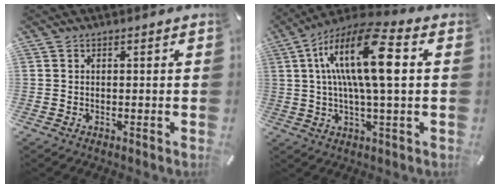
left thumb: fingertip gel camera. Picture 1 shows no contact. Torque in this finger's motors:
{"motor_torque": [2.52, 2.49, 1.61, -1.16, 0.40]}